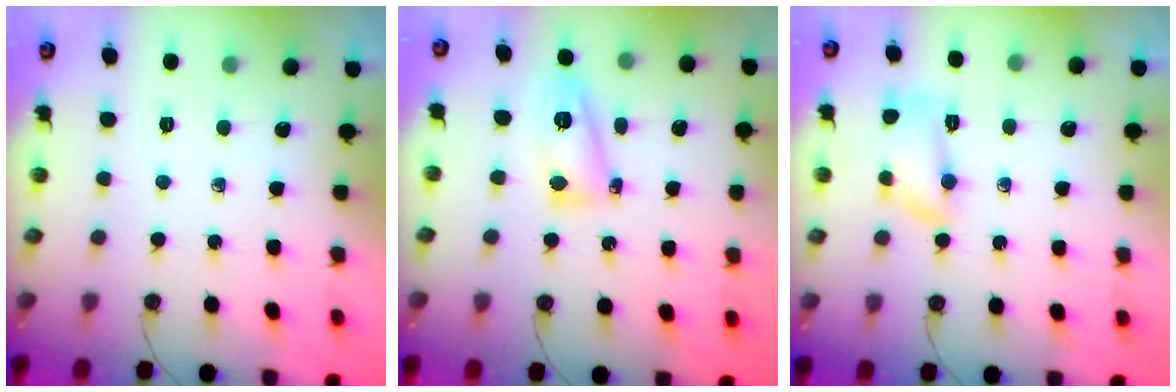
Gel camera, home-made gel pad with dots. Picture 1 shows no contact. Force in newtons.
{"total": 11.9, "press": 11.8, "slide": 1.2}
{"total": 9.2, "press": 8.2, "slide": 4.3}